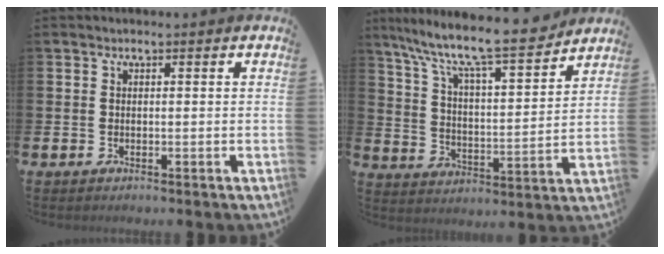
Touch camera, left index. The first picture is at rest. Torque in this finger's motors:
{"motor_torque": [0.87, -1.27, 1.05, 0.21]}